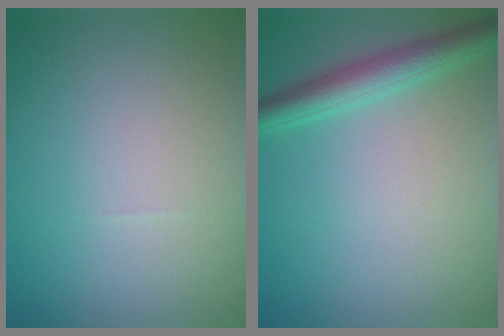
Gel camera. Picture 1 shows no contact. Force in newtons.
{"total": 3.5, "press": 3.5, "slide": 0.1}